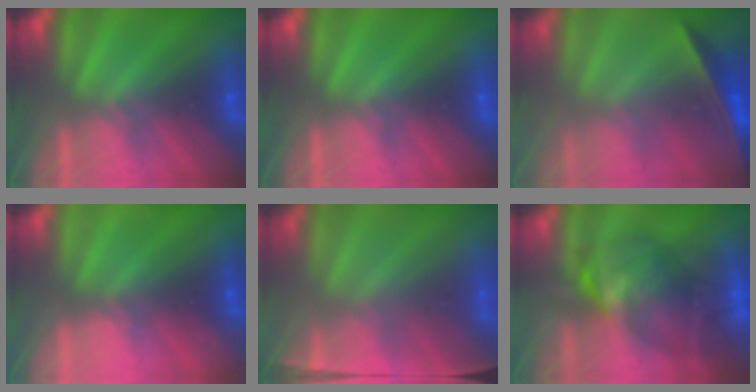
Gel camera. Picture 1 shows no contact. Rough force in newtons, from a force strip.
{"total": 0.0}
{"total": 1.7}
{"total": 2.2}
{"total": 1.6}
{"total": 8.1}